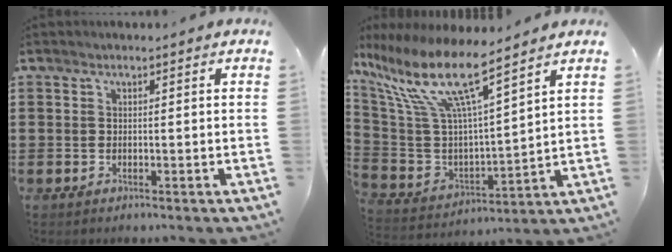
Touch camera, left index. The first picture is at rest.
{"total": 13.0, "force": [8.2, 2.9, 9.6], "torque": [-0.222, -0.049, 0.135]}